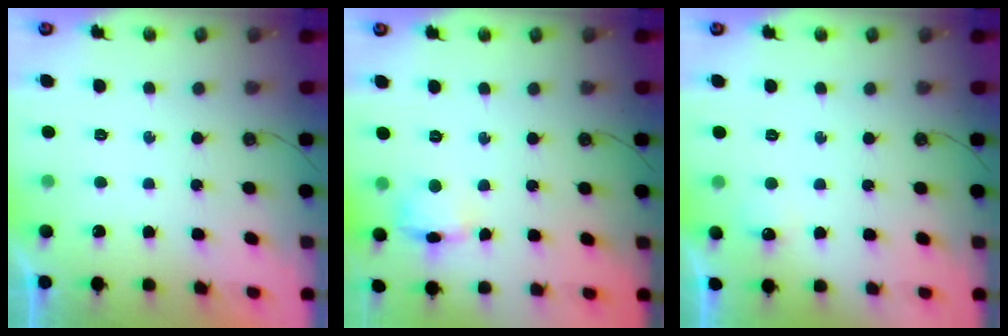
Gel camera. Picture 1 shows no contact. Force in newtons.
{"total": 7.8, "press": 7.7, "slide": 1.2}
{"total": 4.9, "press": 4.7, "slide": 1.0}